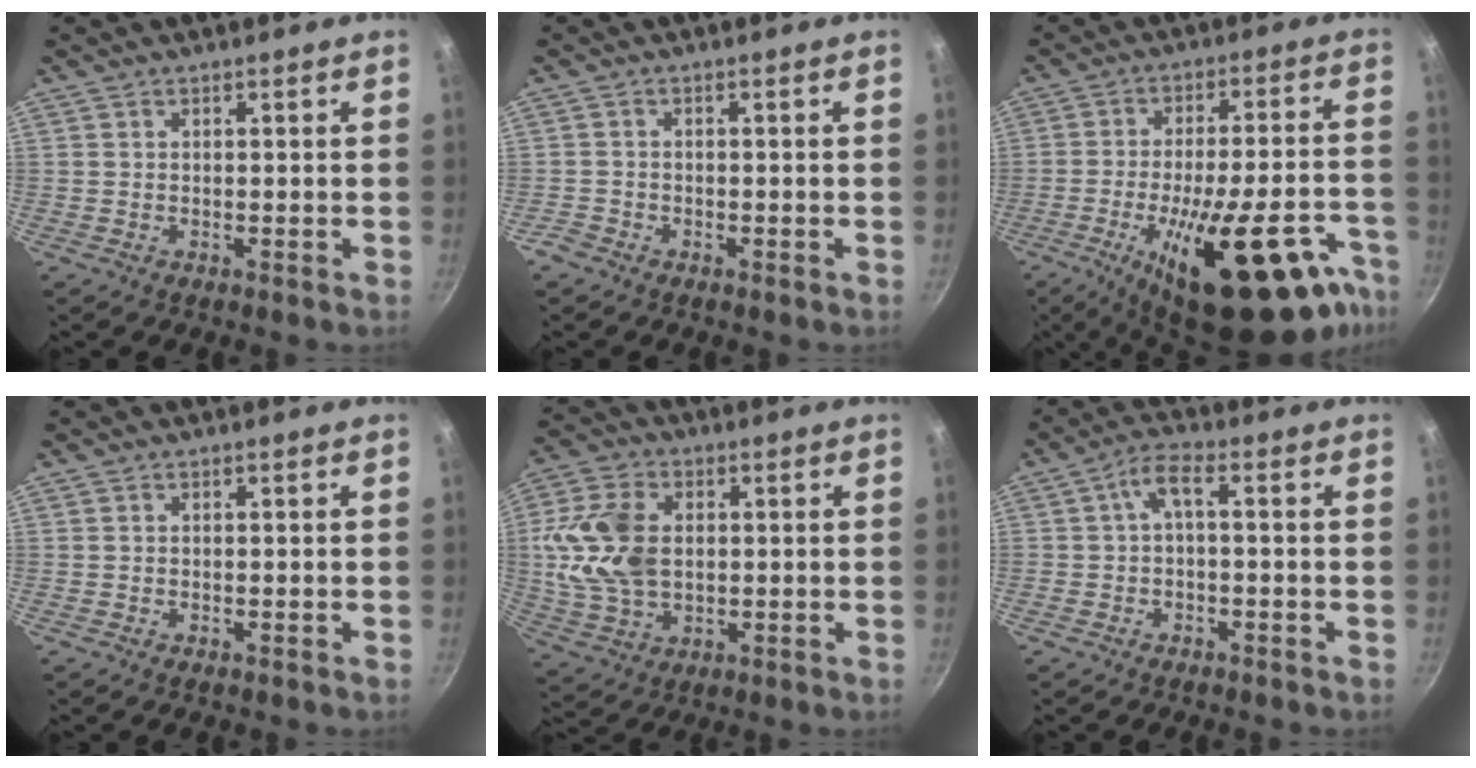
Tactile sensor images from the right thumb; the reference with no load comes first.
{"total": 2.1, "force": [-1.5, 1.3, 0.5], "torque": [-0.014, 0.012, -0.030]}
{"total": 27.9, "force": [-14.3, 9.8, 22.0], "torque": [-0.267, 0.050, -0.206]}
{"total": 0.0}
{"total": 14.7, "force": [1.3, 10.1, 10.5], "torque": [-0.197, 0.006, 0.025]}
{"total": 4.2, "force": [-0.6, 1.9, 3.8], "torque": [-0.085, 0.024, -0.012]}